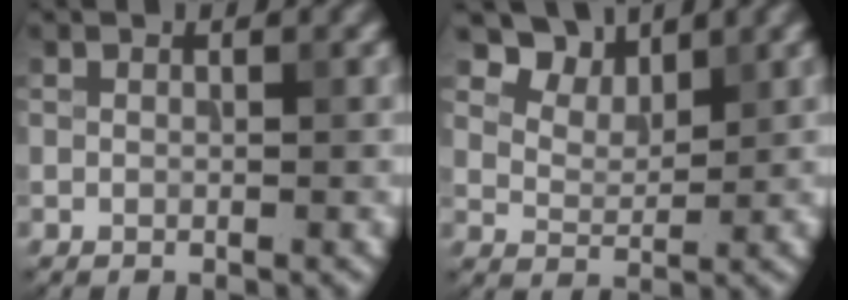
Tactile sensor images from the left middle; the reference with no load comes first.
{"total": 3.9, "force": [3.1, 1.8, 1.4], "torque": [-0.035, 0.000, 0.060]}